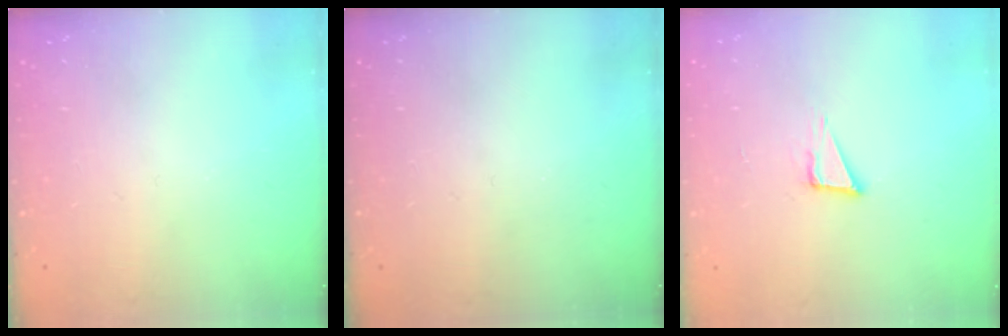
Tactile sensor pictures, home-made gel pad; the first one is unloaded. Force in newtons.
{"total": 0.0}
{"total": 4.3, "press": 3.1, "slide": 3.0}